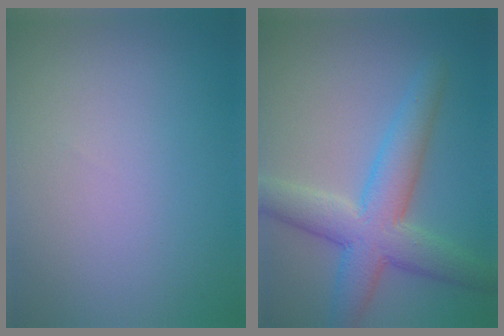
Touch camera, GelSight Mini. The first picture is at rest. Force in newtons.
{"total": 6.5, "press": 6.5, "slide": 0.1}